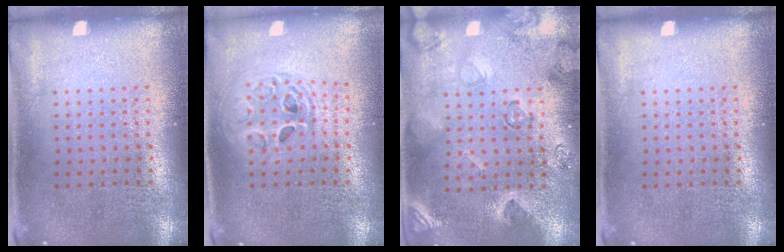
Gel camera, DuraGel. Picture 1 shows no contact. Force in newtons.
{"total": 1.7, "press": 1.5, "slide": 0.9}
{"total": 2.2, "press": 1.8, "slide": 1.3}
{"total": 0.0}